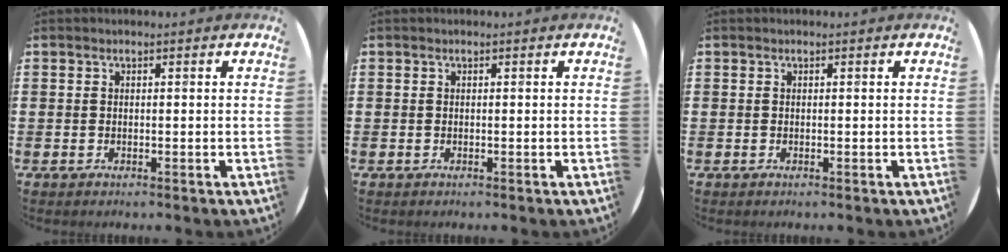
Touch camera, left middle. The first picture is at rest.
{"total": 0.0}
{"total": 0.0}